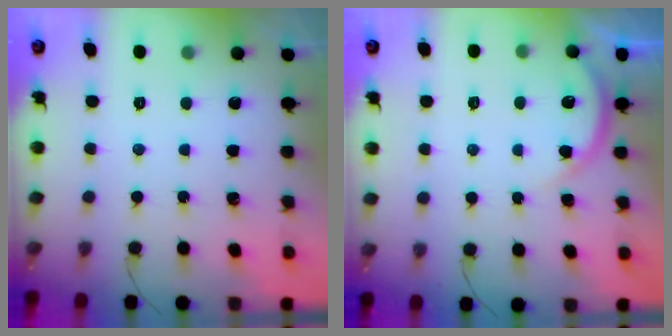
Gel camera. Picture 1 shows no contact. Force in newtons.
{"total": 3.0, "press": 2.9, "slide": 0.4}